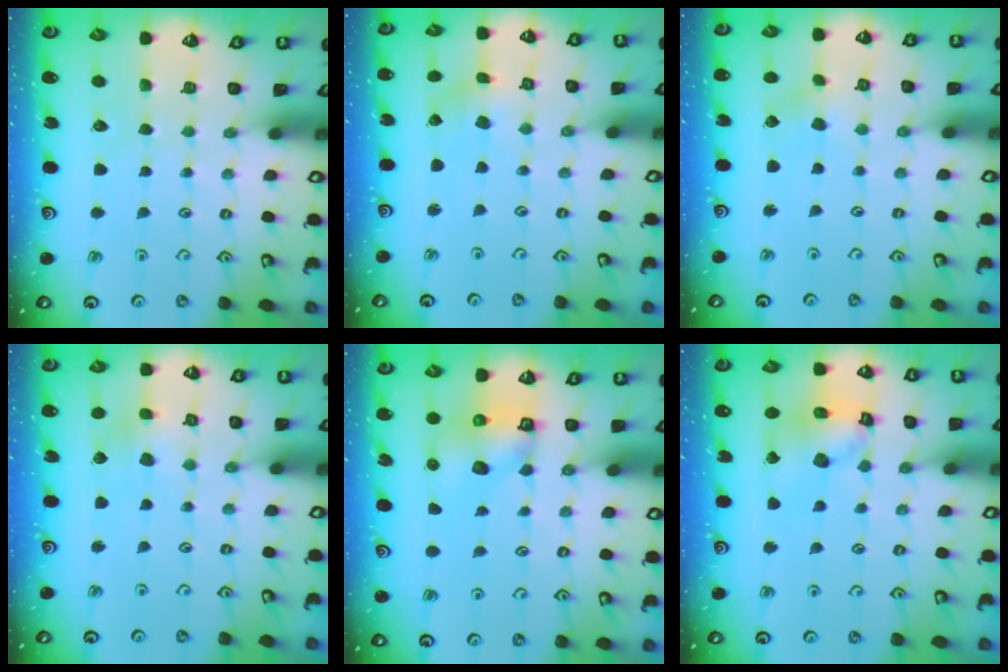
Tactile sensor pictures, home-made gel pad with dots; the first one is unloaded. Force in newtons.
{"total": 0.5, "press": 0.5, "slide": 0.2}
{"total": 2.2, "press": 2.2, "slide": 0.3}
{"total": 4.8, "press": 4.8, "slide": 0.4}
{"total": 6.6, "press": 6.6, "slide": 0.6}
{"total": 14.1, "press": 14.0, "slide": 1.6}